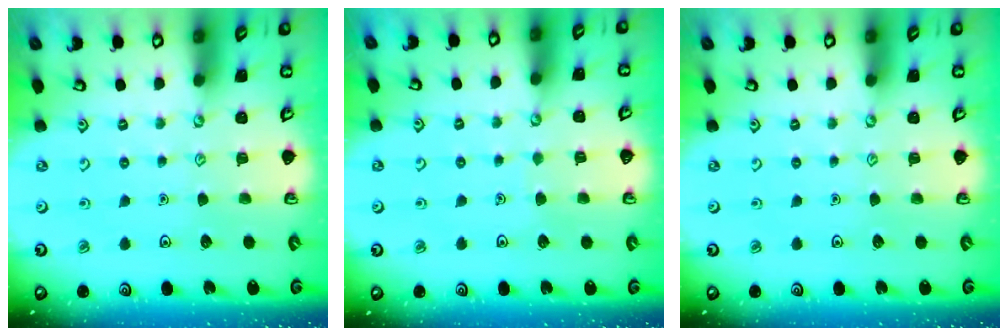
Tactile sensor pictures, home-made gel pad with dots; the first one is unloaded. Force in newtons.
{"total": 1.3, "press": 1.3, "slide": 0.1}
{"total": 0.0}